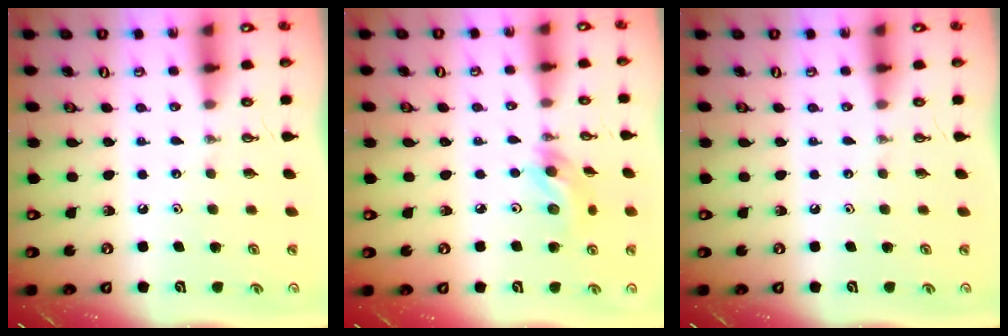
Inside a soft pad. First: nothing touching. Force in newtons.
{"total": 9.5, "press": 9.2, "slide": 2.2}
{"total": 0.0}